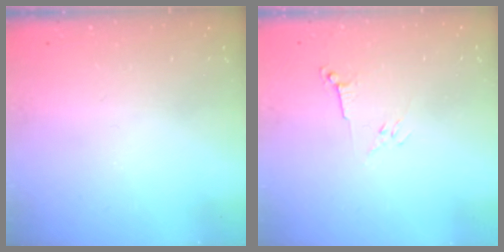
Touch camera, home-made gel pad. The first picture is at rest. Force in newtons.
{"total": 3.0, "press": 2.9, "slide": 0.8}